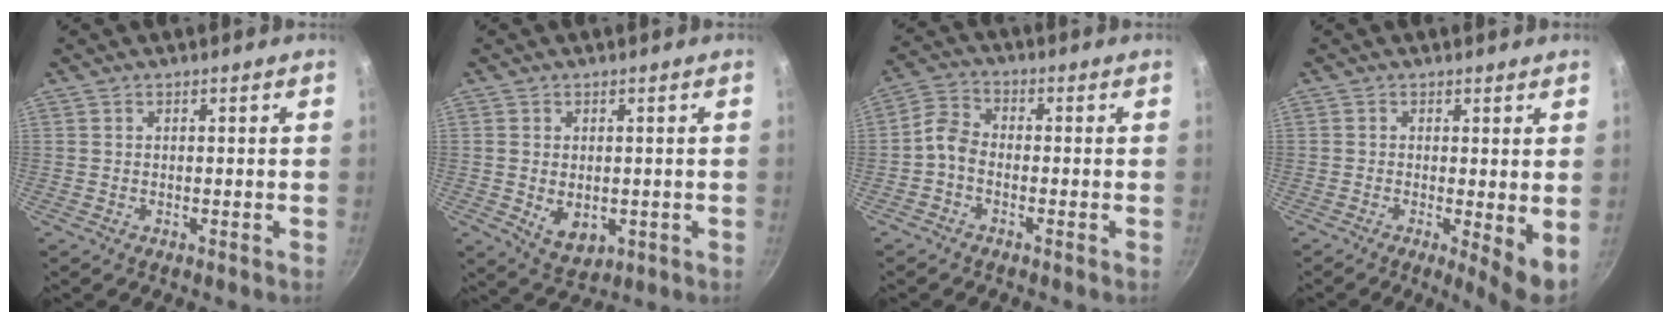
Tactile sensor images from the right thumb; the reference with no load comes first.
{"total": 6.1, "force": [-0.6, 4.2, 4.4], "torque": [-0.061, -0.011, 0.003]}
{"total": 4.4, "force": [-1.8, 3.1, 2.7], "torque": [-0.057, 0.030, -0.048]}
{"total": 5.6, "force": [-0.3, 1.5, 5.4], "torque": [-0.077, -0.015, -0.005]}